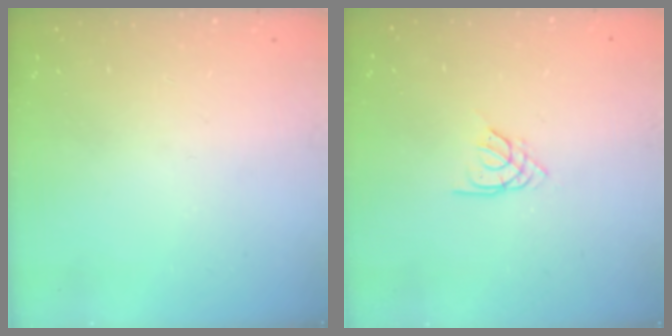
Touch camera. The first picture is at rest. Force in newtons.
{"total": 2.3, "press": 2.3, "slide": 0.5}